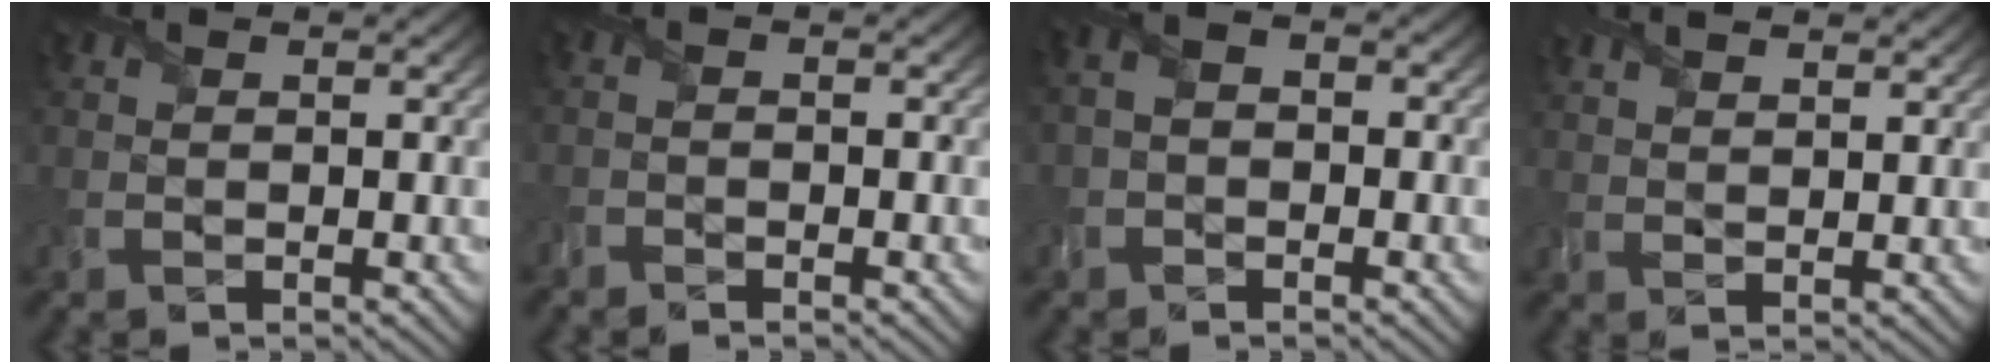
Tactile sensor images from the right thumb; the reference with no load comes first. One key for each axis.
{"total": 1.5, "fx": -1.5, "fy": 0.2, "fz": 0.0, "tx": 0.002, "ty": -0.002, "tz": -0.030}
{"total": 3.0, "fx": -0.9, "fy": 2.2, "fz": 1.7, "tx": -0.031, "ty": 0.008, "tz": -0.026}
{"total": 4.4, "fx": 3.6, "fy": 1.1, "fz": 2.3, "tx": -0.040, "ty": 0.004, "tz": 0.056}